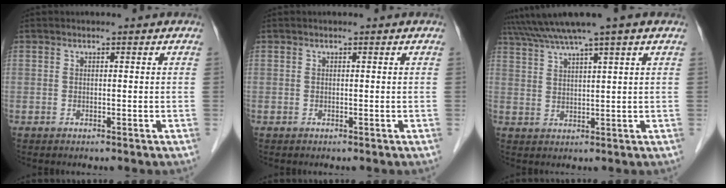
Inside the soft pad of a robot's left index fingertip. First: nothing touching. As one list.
[{"total": 0.0}, {"total": 7.9, "force": [6.1, -1.4, 4.7], "torque": [-0.086, 0.030, 0.102]}]